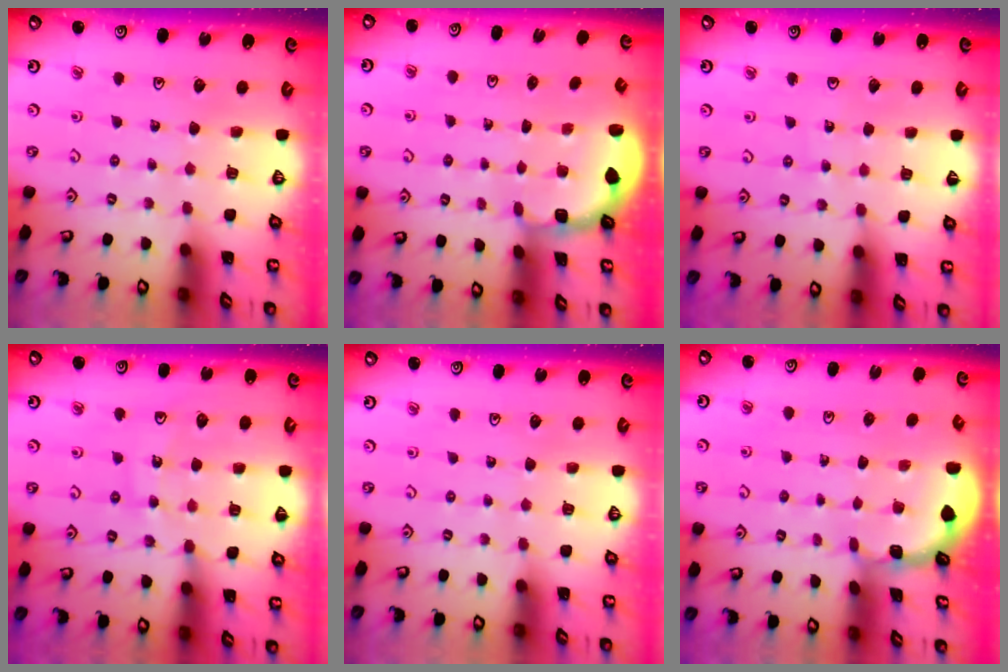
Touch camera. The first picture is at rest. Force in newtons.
{"total": 1.9, "press": 1.8, "slide": 0.7}
{"total": 2.7, "press": 2.7, "slide": 0.3}
{"total": 12.6, "press": 12.3, "slide": 2.6}
{"total": 0.0}
{"total": 1.2, "press": 1.1, "slide": 0.1}